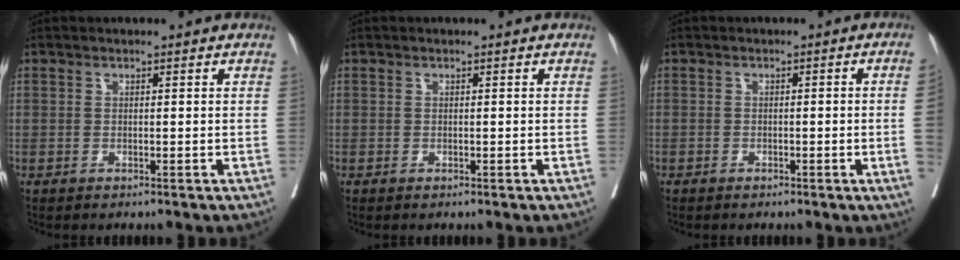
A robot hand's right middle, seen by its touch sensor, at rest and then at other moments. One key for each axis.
{"total": 0.0}
{"total": 2.6, "fx": -0.6, "fy": -0.6, "fz": 2.5, "tx": -0.033, "ty": 0.003, "tz": -0.010}